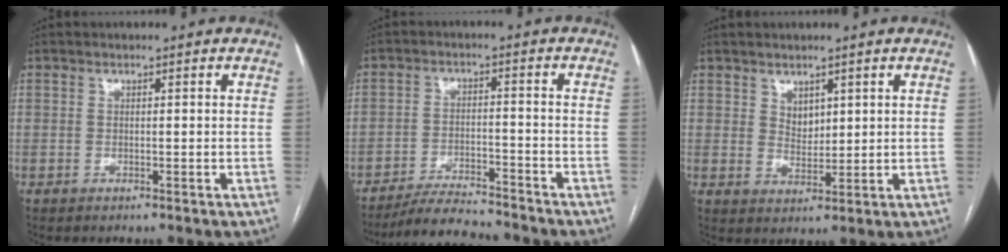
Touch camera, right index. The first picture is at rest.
{"total": 9.0, "force": [-8.6, 0.6, 2.7], "torque": [-0.038, -0.011, -0.145]}
{"total": 3.1, "force": [1.7, 2.0, 1.7], "torque": [-0.031, -0.002, 0.039]}